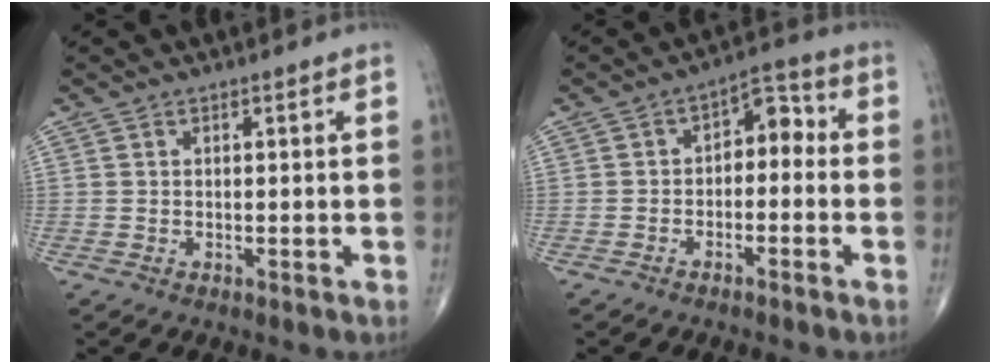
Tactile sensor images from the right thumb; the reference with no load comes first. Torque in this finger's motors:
{"motor_torque": [1.54, 0.73, -0.03, -0.63, 0.00]}